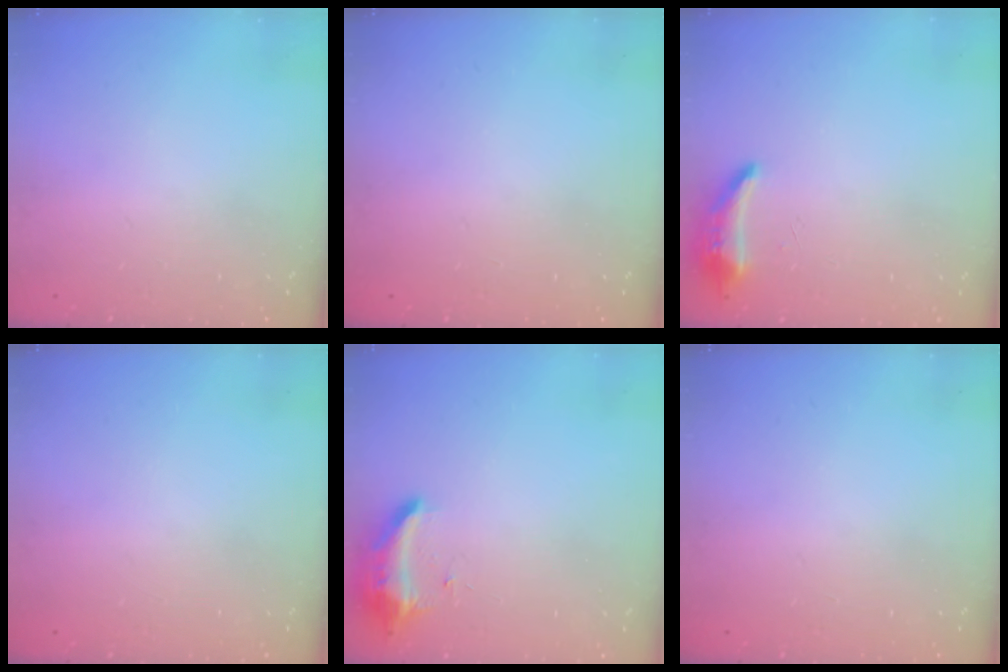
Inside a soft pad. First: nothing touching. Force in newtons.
{"total": 0.0}
{"total": 8.7, "press": 8.5, "slide": 2.0}
{"total": 0.0}
{"total": 9.1, "press": 9.1, "slide": 0.0}
{"total": 0.0}